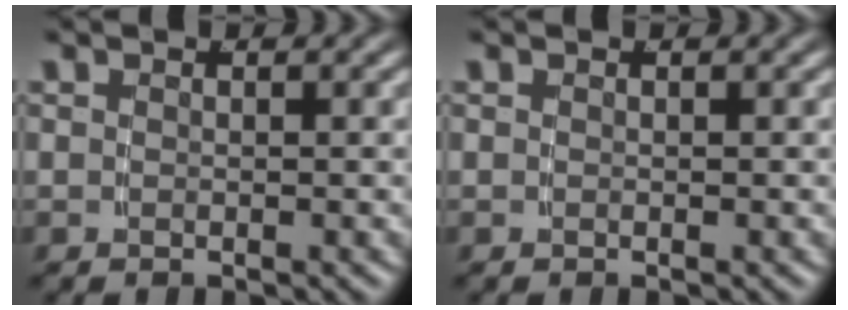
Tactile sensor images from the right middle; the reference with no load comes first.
{"total": 0.0}